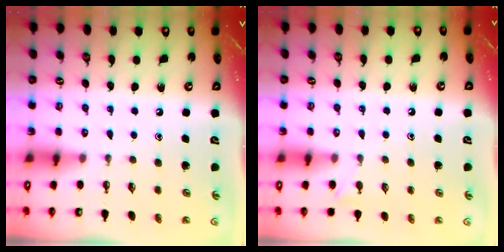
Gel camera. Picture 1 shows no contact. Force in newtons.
{"total": 6.5, "press": 6.5, "slide": 0.3}